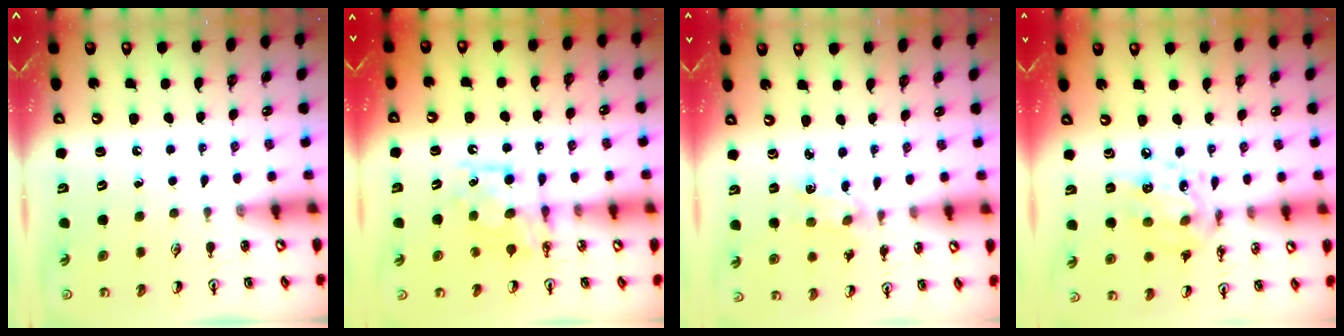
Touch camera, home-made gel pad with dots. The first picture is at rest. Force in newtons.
{"total": 8.2, "press": 8.2, "slide": 0.3}
{"total": 1.7, "press": 1.7, "slide": 0.3}
{"total": 12.0, "press": 12.0, "slide": 0.8}